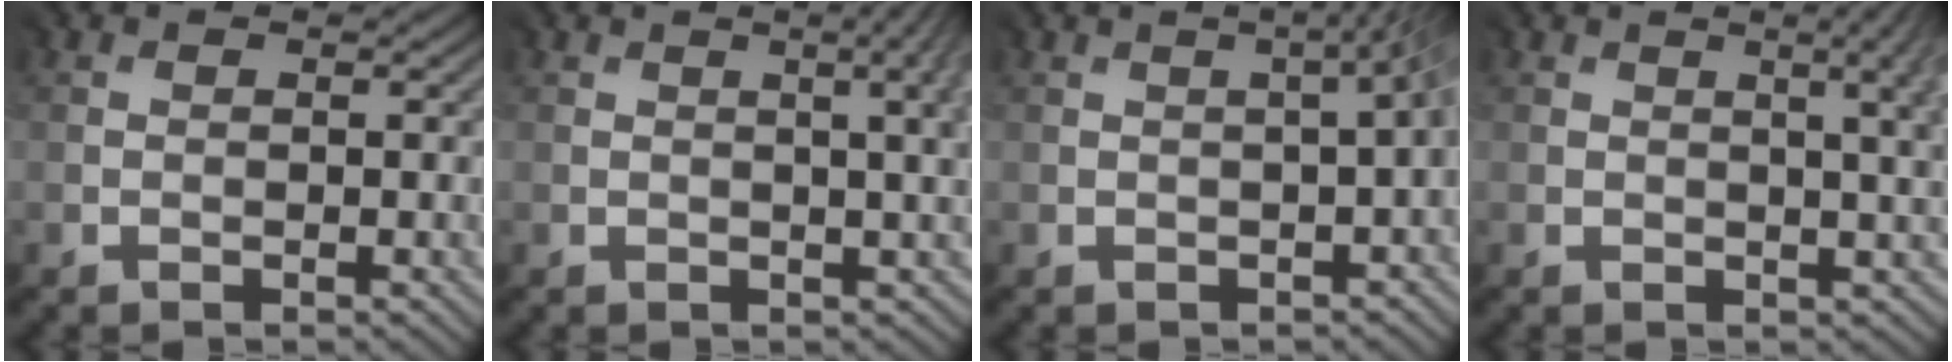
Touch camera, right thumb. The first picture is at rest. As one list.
[{"total": 5.4, "force": [1.5, 1.8, 4.9], "torque": [-0.022, 0.026, -0.001]}, {"total": 3.9, "force": [0.0, 0.9, 3.8], "torque": [-0.014, 0.022, -0.010]}, {"total": 6.2, "force": [1.7, 2.1, 5.6], "torque": [-0.033, 0.028, 0.002]}]